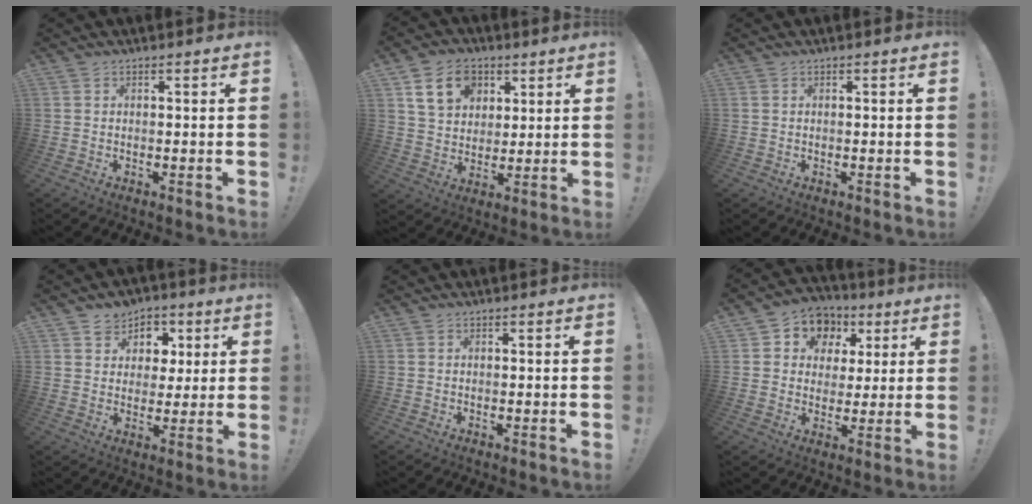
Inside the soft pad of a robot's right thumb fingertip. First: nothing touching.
{"total": 12.9, "force": [5.7, 10.0, 5.9], "torque": [-0.085, -0.015, 0.111]}
{"total": 0.0}
{"total": 7.4, "force": [2.4, 7.0, 1.0], "torque": [-0.006, -0.018, 0.050]}
{"total": 0.0}
{"total": 9.0, "force": [2.9, 8.1, 2.8], "torque": [-0.039, -0.014, 0.058]}